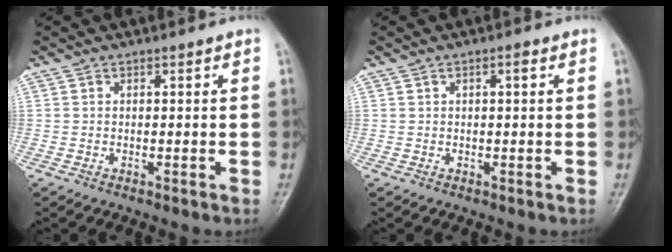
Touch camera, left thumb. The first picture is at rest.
{"total": 1.1, "force": [0.4, 0.2, 1.0], "torque": [-0.017, 0.003, 0.004]}